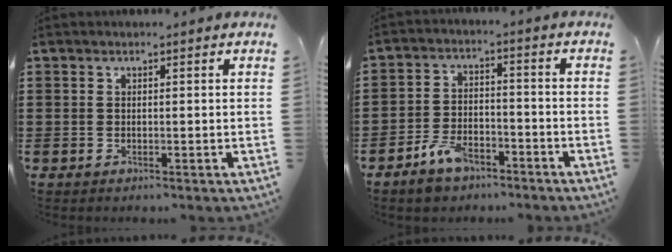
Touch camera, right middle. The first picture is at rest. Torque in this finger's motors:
{"motor_torque": [0.05, 0.25, 0.04, 0.04]}